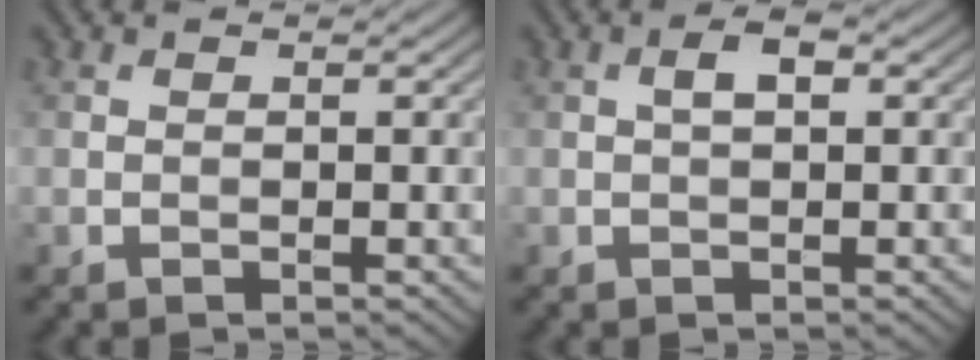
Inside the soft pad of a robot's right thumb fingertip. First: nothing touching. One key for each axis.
{"total": 2.2, "fx": 0.5, "fy": 0.9, "fz": 2.0, "tx": -0.034, "ty": 0.007, "tz": 0.004}